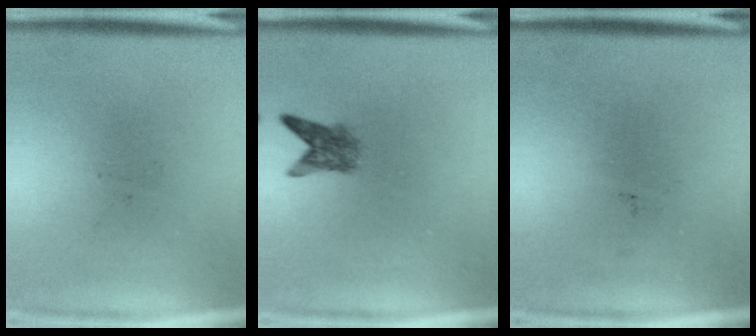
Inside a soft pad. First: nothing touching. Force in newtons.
{"total": 2.9}
{"total": 0.0}